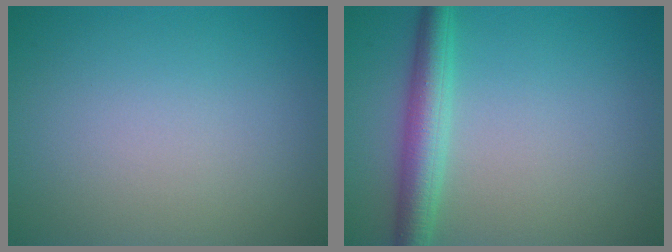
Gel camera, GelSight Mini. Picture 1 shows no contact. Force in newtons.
{"total": 3.9, "press": 3.9, "slide": 0.0}